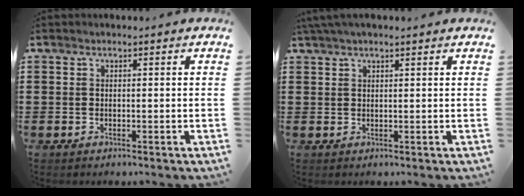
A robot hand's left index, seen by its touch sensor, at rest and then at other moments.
{"total": 1.7, "force": [1.4, 0.2, 1.1], "torque": [-0.023, 0.002, 0.026]}